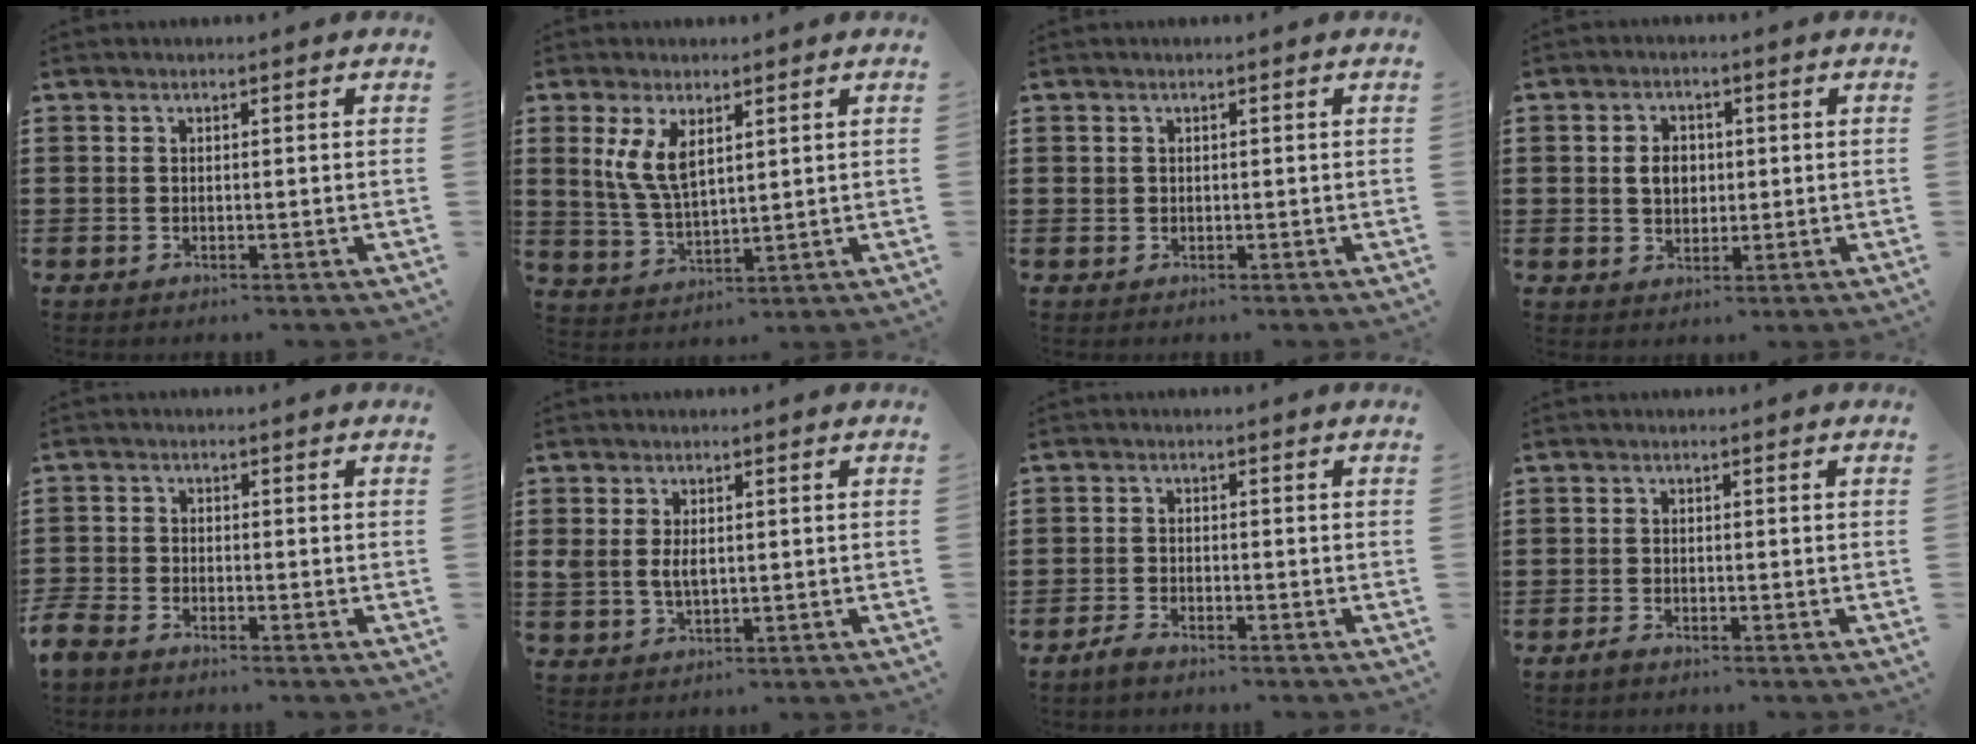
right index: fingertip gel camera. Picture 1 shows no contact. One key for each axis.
{"total": 6.4, "fx": 2.5, "fy": 2.9, "fz": 5.1, "tx": -0.114, "ty": 0.002, "tz": 0.042}
{"total": 0.7, "fx": 0.3, "fy": 0.7, "fz": 0.1, "tx": -0.003, "ty": 0.003, "tz": 0.006}
{"total": 3.5, "fx": 0.2, "fy": 2.7, "fz": 2.2, "tx": -0.042, "ty": 0.007, "tz": -0.002}
{"total": 2.4, "fx": -2.4, "fy": 0.4, "fz": 0.0, "tx": -0.018, "ty": -0.003, "tz": -0.055}
{"total": 3.2, "fx": 0.4, "fy": 2.0, "fz": 2.5, "tx": -0.060, "ty": 0.005, "tz": 0.005}
{"total": 1.9, "fx": -1.9, "fy": 0.3, "fz": 0.5, "tx": -0.018, "ty": 0.001, "tz": -0.041}
{"total": 1.0, "fx": -1.0, "fy": 0.0, "fz": 0.1, "tx": -0.005, "ty": -0.004, "tz": -0.020}